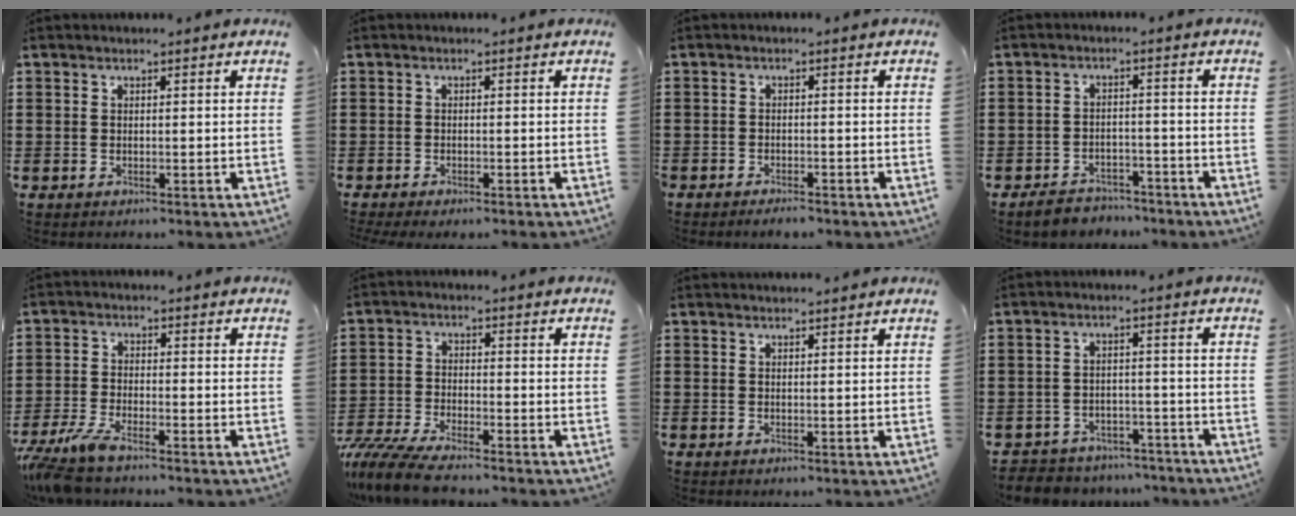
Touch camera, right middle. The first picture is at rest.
{"total": 0.9, "force": [-0.9, 0.1, 0.1], "torque": [-0.004, -0.006, -0.018]}
{"total": 1.7, "force": [-1.6, 0.2, 0.2], "torque": [-0.010, -0.002, -0.033]}
{"total": 3.4, "force": [-3.2, 0.9, -0.1], "torque": [-0.005, 0.004, -0.068]}
{"total": 4.9, "force": [-4.1, 0.3, 2.6], "torque": [-0.081, -0.021, -0.086]}
{"total": 6.2, "force": [-5.7, 0.5, 2.3], "torque": [-0.069, -0.013, -0.117]}
{"total": 1.0, "force": [1.0, -0.1, 0.0], "torque": [-0.002, -0.004, 0.019]}
{"total": 3.1, "force": [-3.0, 0.8, -0.3], "torque": [-0.014, -0.003, -0.069]}